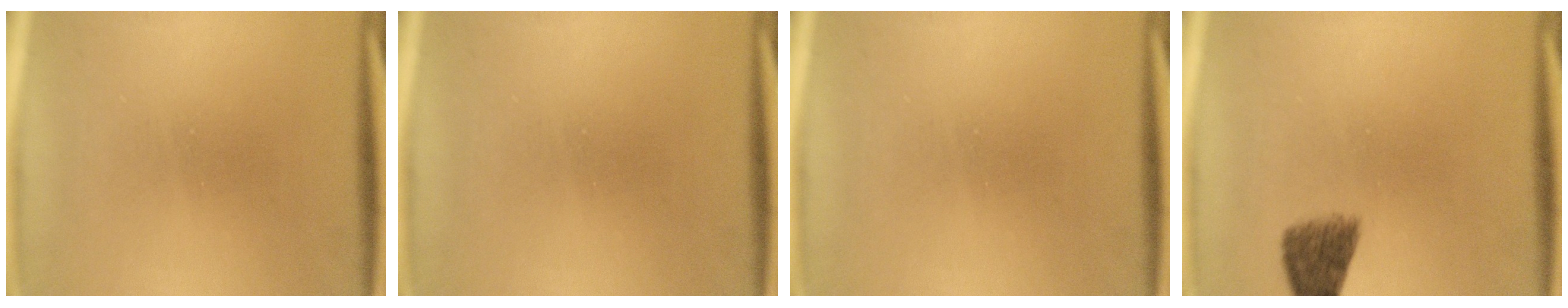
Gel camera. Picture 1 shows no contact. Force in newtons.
{"total": 0.0}
{"total": 0.0}
{"total": 4.2}